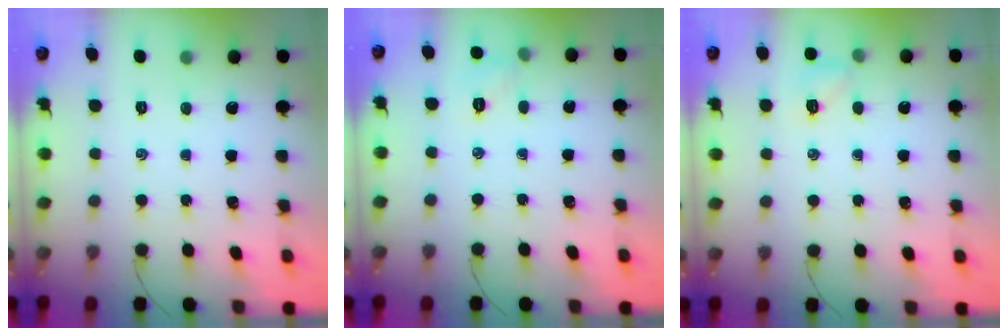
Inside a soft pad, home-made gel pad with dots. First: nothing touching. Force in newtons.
{"total": 5.0, "press": 4.7, "slide": 1.4}
{"total": 6.1, "press": 6.0, "slide": 1.4}